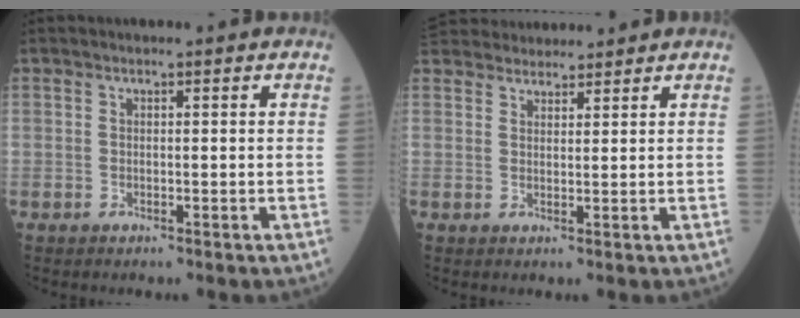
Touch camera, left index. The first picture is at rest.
{"total": 8.7, "force": [8.2, 2.5, 1.6], "torque": [-0.025, 0.032, 0.133]}